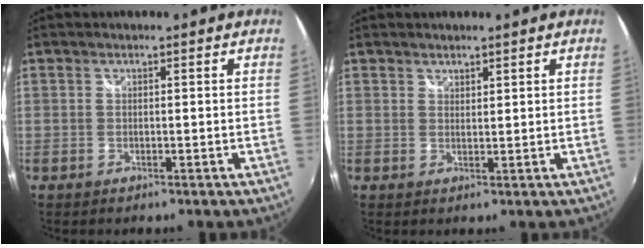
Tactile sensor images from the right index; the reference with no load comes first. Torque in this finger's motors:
{"motor_torque": [-0.10, 0.00, -0.02, -0.01]}